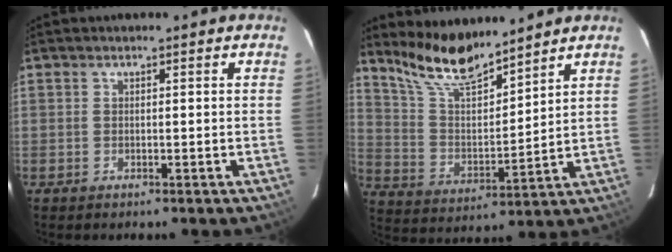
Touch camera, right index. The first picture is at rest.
{"total": 12.8, "force": [11.1, 2.5, 5.9], "torque": [-0.120, -0.002, 0.216]}